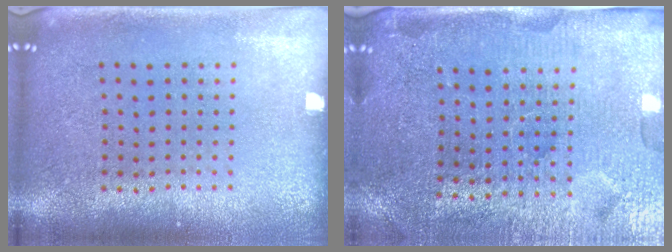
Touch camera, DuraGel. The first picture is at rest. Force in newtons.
{"total": 4.3, "press": 4.0, "slide": 1.5}